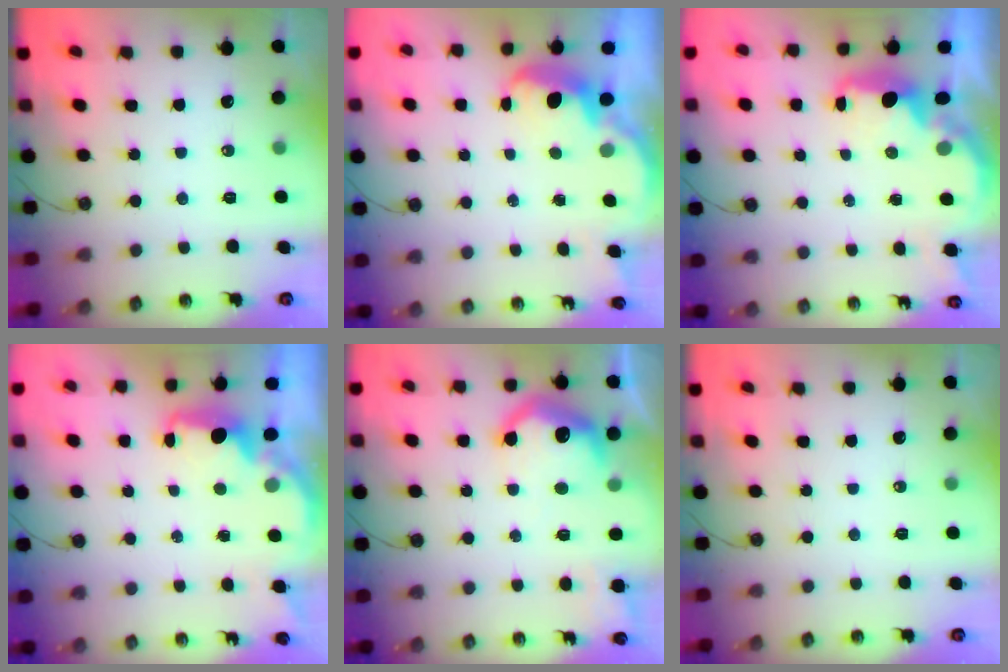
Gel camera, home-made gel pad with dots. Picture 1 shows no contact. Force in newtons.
{"total": 2.5, "press": 2.5, "slide": 0.6}
{"total": 3.4, "press": 3.4, "slide": 0.4}
{"total": 2.9, "press": 2.8, "slide": 0.9}
{"total": 13.8, "press": 13.7, "slide": 0.8}
{"total": 0.0}